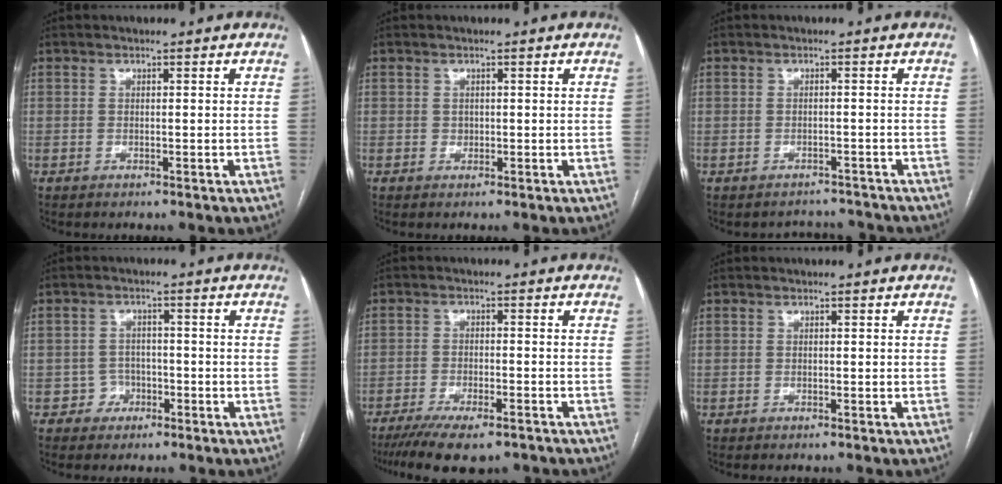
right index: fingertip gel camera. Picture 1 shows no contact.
{"total": 0.8, "force": [0.1, 0.8, 0.3], "torque": [-0.002, 0.002, 0.002]}
{"total": 3.5, "force": [-3.0, 1.4, -1.0], "torque": [0.010, 0.018, -0.040]}
{"total": 2.8, "force": [-1.2, 2.5, -0.1], "torque": [0.013, 0.013, -0.020]}
{"total": 11.1, "force": [-8.6, 3.0, 6.5], "torque": [-0.097, -0.015, -0.129]}
{"total": 0.0}